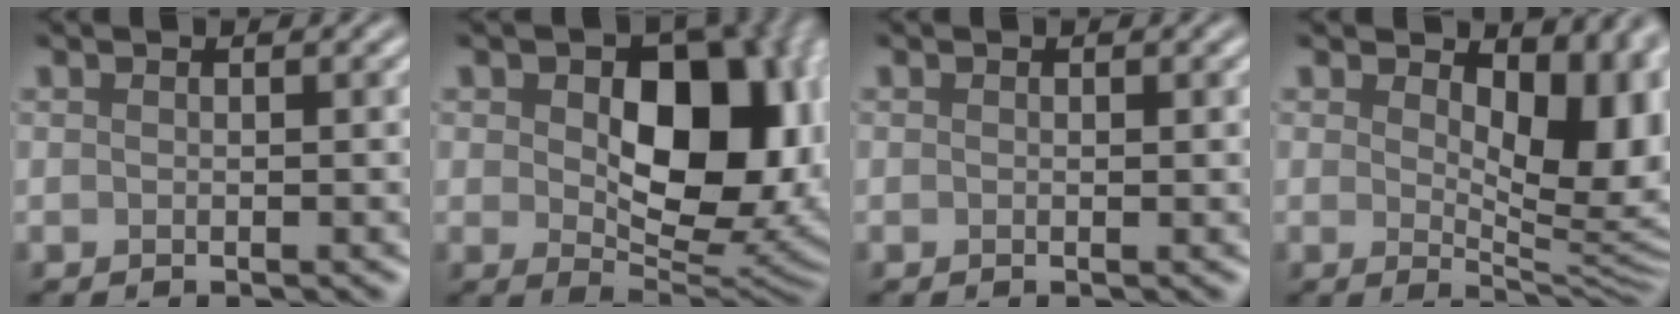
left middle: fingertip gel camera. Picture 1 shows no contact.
{"total": 13.0, "force": [1.9, 8.1, 10.0], "torque": [-0.127, -0.012, 0.041]}
{"total": 0.0}
{"total": 8.7, "force": [2.3, 4.7, 7.0], "torque": [-0.101, -0.015, 0.037]}